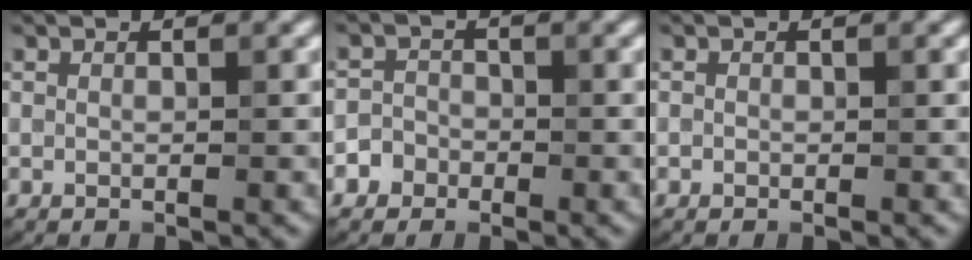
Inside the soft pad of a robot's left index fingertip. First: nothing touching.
{"total": 2.0, "force": [-1.1, 1.6, 0.0], "torque": [0.023, 0.005, -0.025]}
{"total": 0.0}